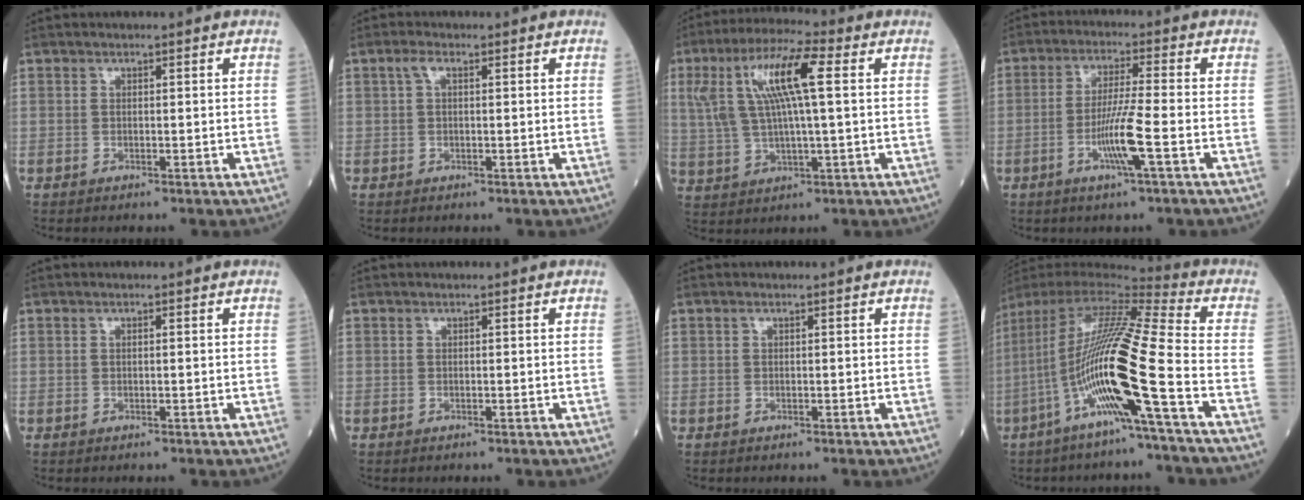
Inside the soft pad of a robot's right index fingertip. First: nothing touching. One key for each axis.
{"total": 1.5, "fx": 0.6, "fy": 0.6, "fz": 1.3, "tx": -0.030, "ty": 0.016, "tz": 0.012}
{"total": 12.4, "fx": 3.4, "fy": 2.1, "fz": 11.8, "tx": -0.246, "ty": 0.028, "tz": 0.061}
{"total": 7.2, "fx": -2.4, "fy": -0.7, "fz": 6.7, "tx": -0.131, "ty": -0.007, "tz": -0.049}
{"total": 0.0}
{"total": 0.0}
{"total": 0.0}
{"total": 18.6, "fx": -5.6, "fy": -0.6, "fz": 17.8, "tx": -0.357, "ty": -0.010, "tz": -0.121}